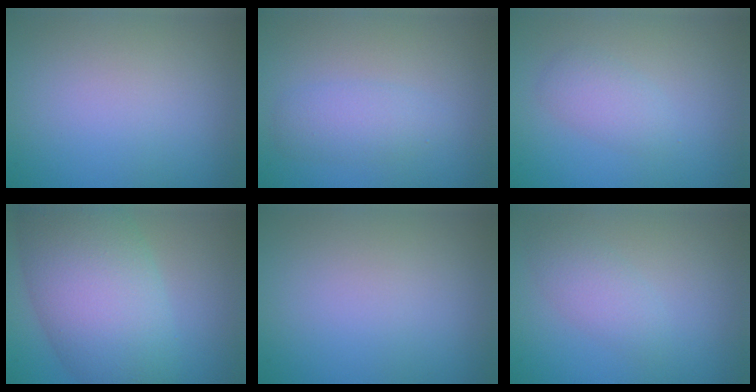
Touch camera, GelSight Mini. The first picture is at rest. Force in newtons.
{"total": 2.4, "press": 2.4, "slide": 0.1}
{"total": 2.0, "press": 2.0, "slide": 0.0}
{"total": 10.6, "press": 10.6, "slide": 0.3}
{"total": 0.0}
{"total": 2.1, "press": 2.1, "slide": 0.0}